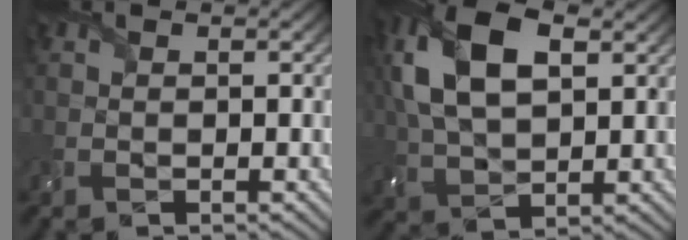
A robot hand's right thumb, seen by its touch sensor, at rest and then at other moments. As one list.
[{"total": 13.3, "force": [4.1, 7.4, 10.3], "torque": [-0.253, 0.020, 0.077]}]